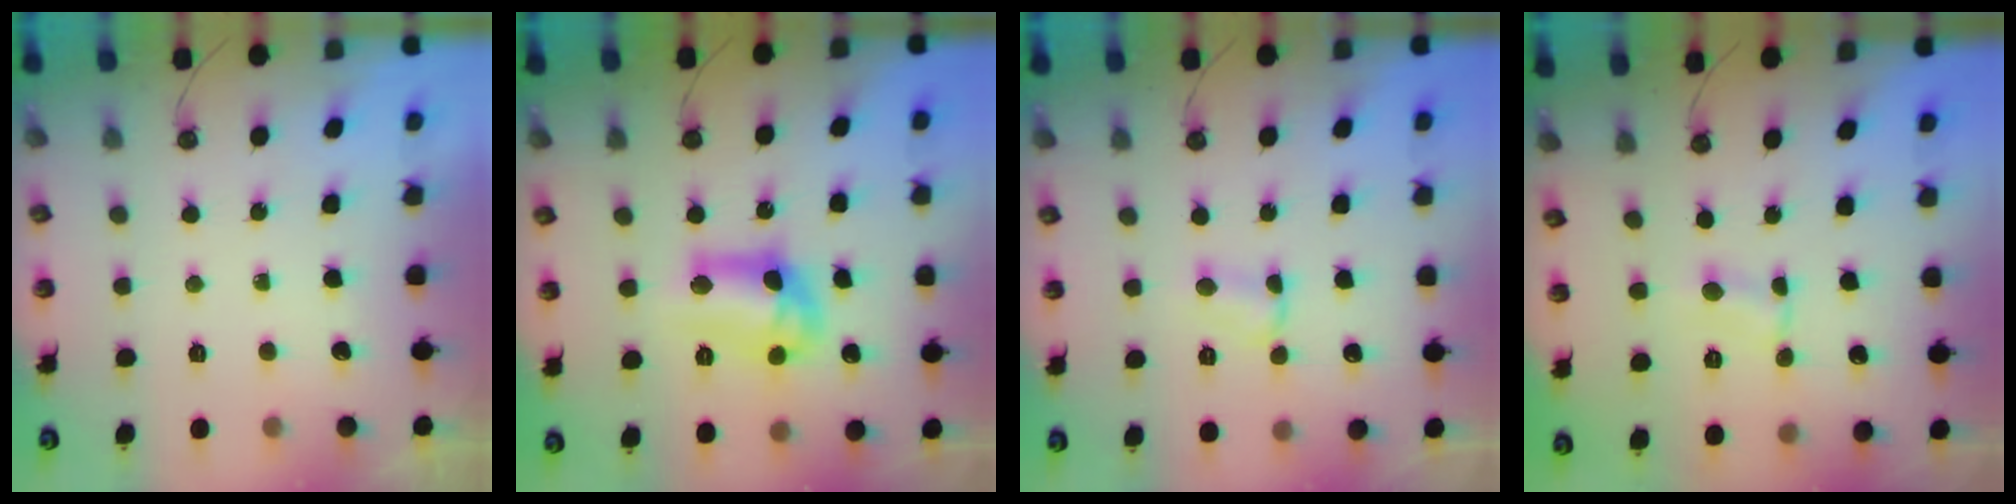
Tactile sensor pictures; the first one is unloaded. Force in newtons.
{"total": 13.3, "press": 12.7, "slide": 4.0}
{"total": 3.4, "press": 3.4, "slide": 0.5}
{"total": 0.8, "press": 0.8, "slide": 0.1}